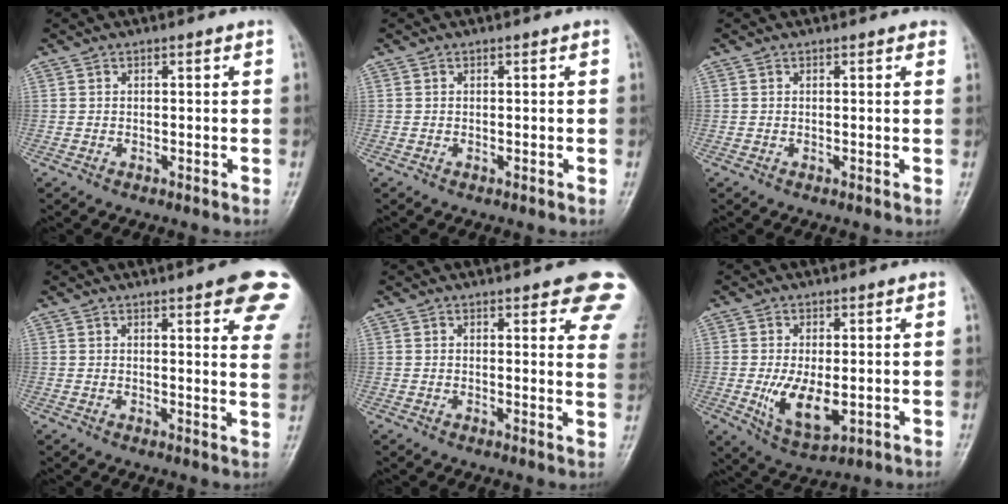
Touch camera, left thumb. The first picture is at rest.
{"total": 0.0}
{"total": 1.1, "force": [0.9, 0.4, 0.6], "torque": [-0.004, 0.002, 0.006]}
{"total": 14.3, "force": [8.0, 3.5, 11.3], "torque": [-0.116, -0.027, 0.083]}
{"total": 12.0, "force": [7.5, 3.8, 8.5], "torque": [-0.069, -0.031, 0.072]}
{"total": 8.5, "force": [-1.1, 4.2, 7.3], "torque": [-0.121, -0.019, -0.008]}